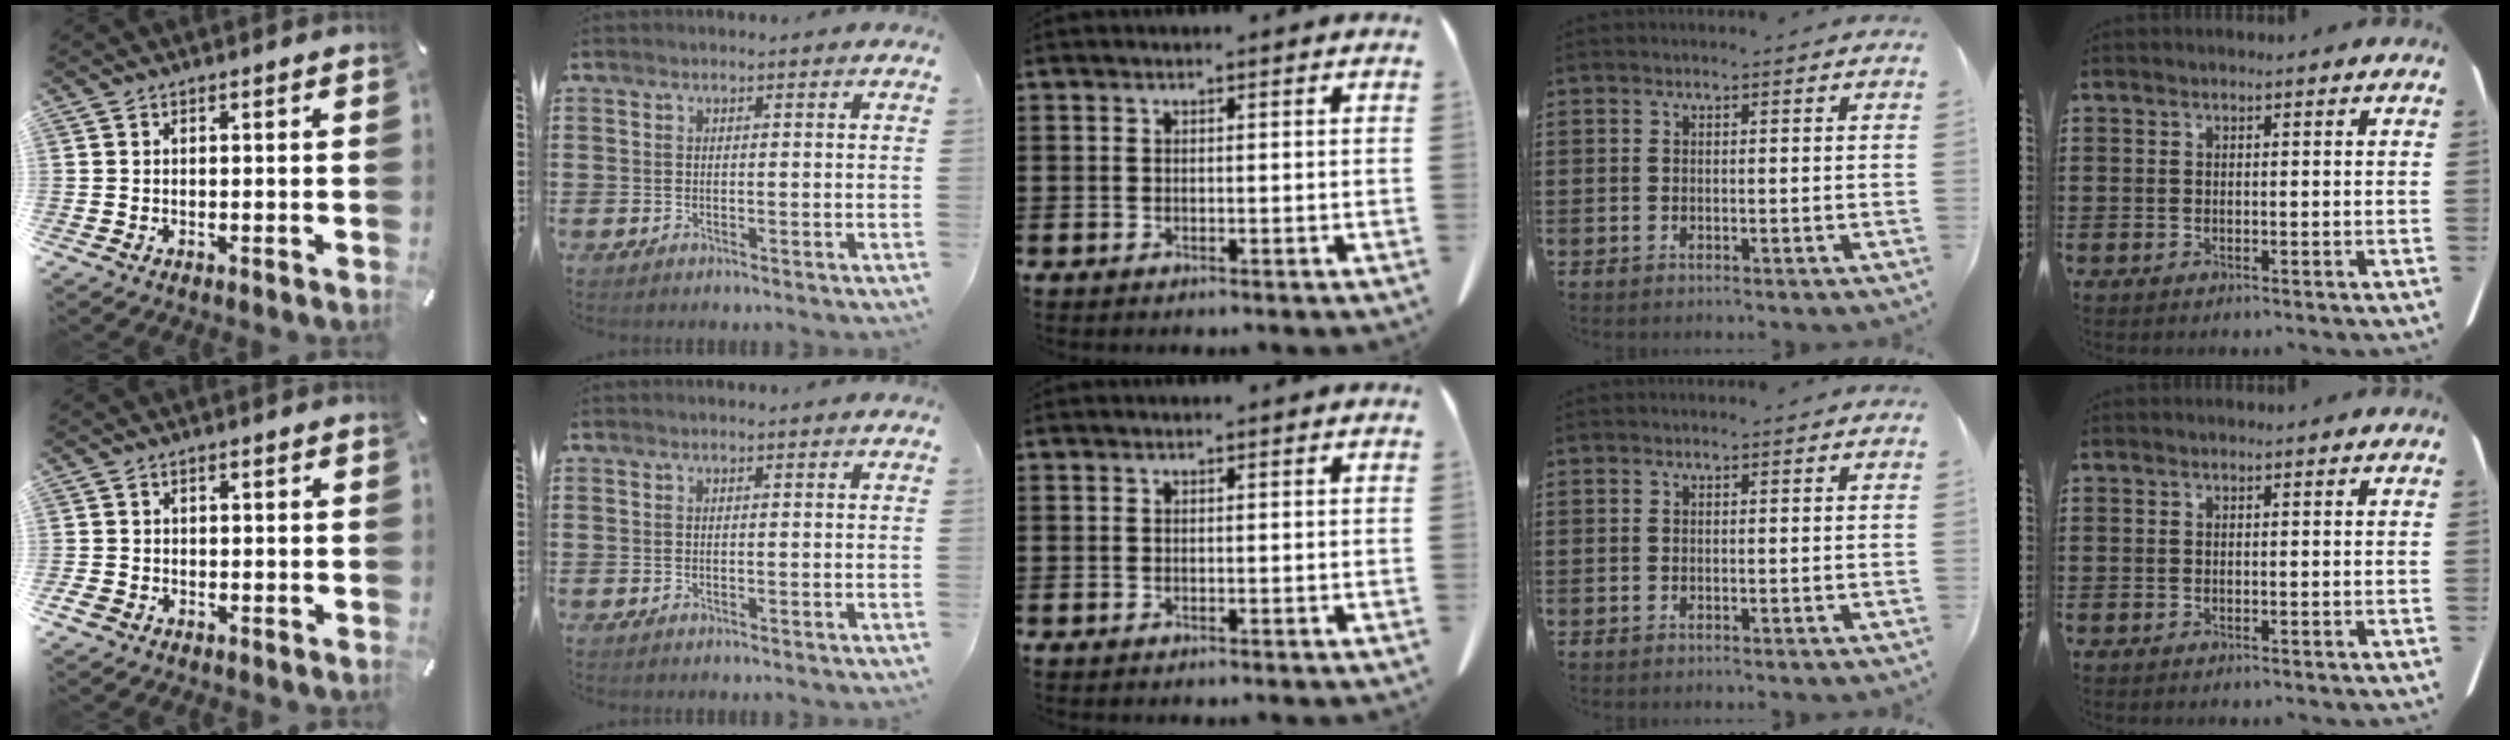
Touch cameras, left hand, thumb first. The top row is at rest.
{"thumb": {"total": 1.9, "force": [-0.9, 1.5, 0.8], "torque": [-0.014, 0.004, -0.018]}}